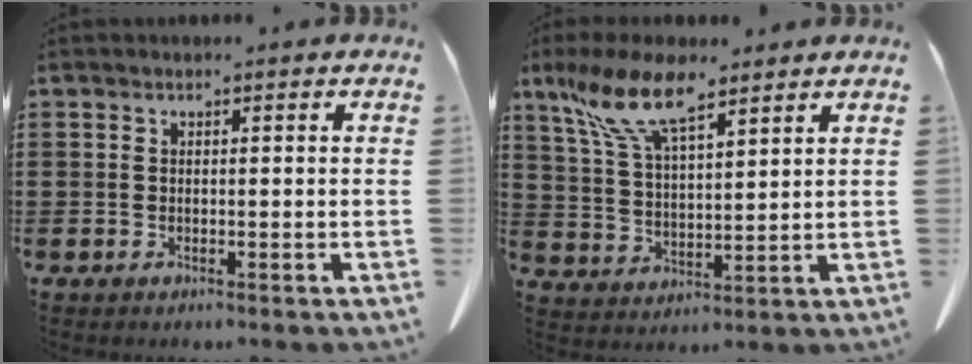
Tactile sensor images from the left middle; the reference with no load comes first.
{"total": 10.3, "force": [7.5, 3.1, 6.3], "torque": [-0.151, -0.016, 0.136]}